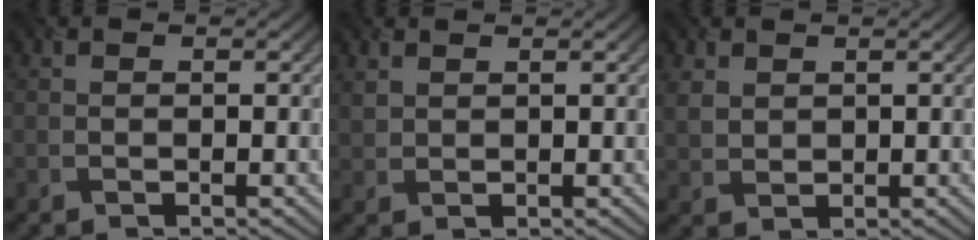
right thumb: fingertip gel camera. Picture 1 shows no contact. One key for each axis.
{"total": 1.4, "fx": 1.4, "fy": 0.3, "fz": -0.1, "tx": -0.009, "ty": -0.002, "tz": 0.029}
{"total": 2.3, "fx": 1.7, "fy": 1.4, "fz": 0.5, "tx": -0.026, "ty": -0.003, "tz": 0.033}